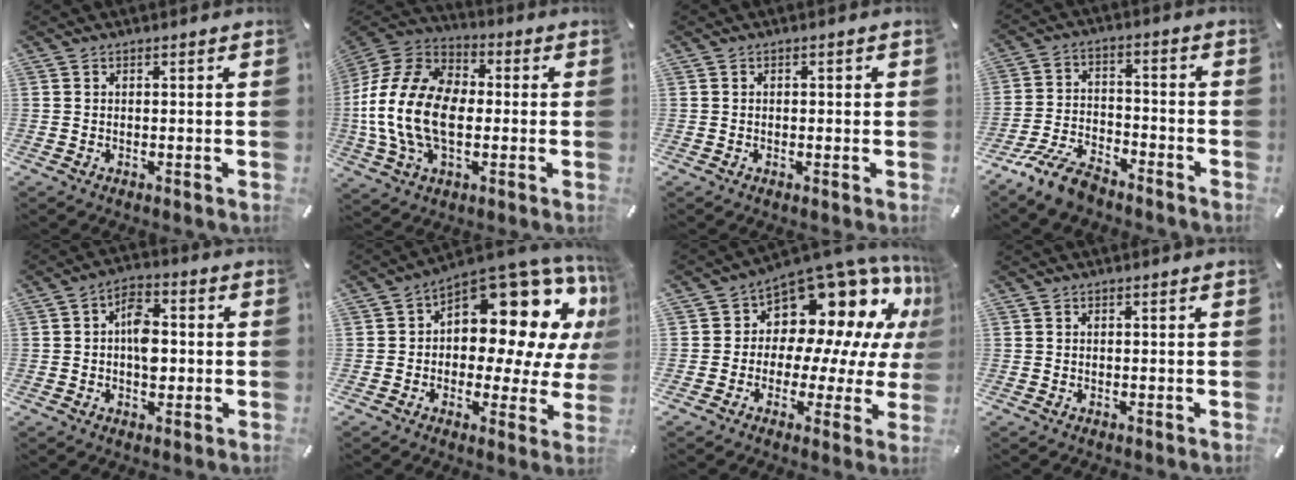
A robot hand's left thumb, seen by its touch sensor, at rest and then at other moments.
{"total": 18.7, "force": [-2.6, 12.6, 13.6], "torque": [-0.298, 0.021, -0.048]}
{"total": 0.9, "force": [-0.2, 0.6, 0.7], "torque": [-0.013, 0.003, -0.005]}
{"total": 10.5, "force": [-8.4, 3.9, 4.9], "torque": [-0.099, 0.041, -0.161]}
{"total": 7.4, "force": [-0.4, 4.8, 5.7], "torque": [-0.077, 0.001, -0.013]}
{"total": 16.3, "force": [7.6, 9.0, 11.3], "torque": [-0.143, -0.078, 0.122]}
{"total": 15.2, "force": [9.3, 9.4, 7.5], "torque": [-0.104, -0.098, 0.157]}
{"total": 0.0}